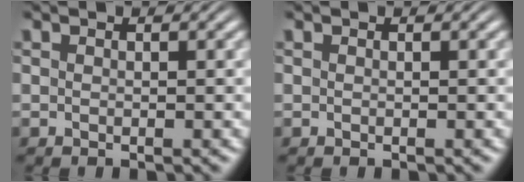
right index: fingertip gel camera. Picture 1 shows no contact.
{"total": 0.0}